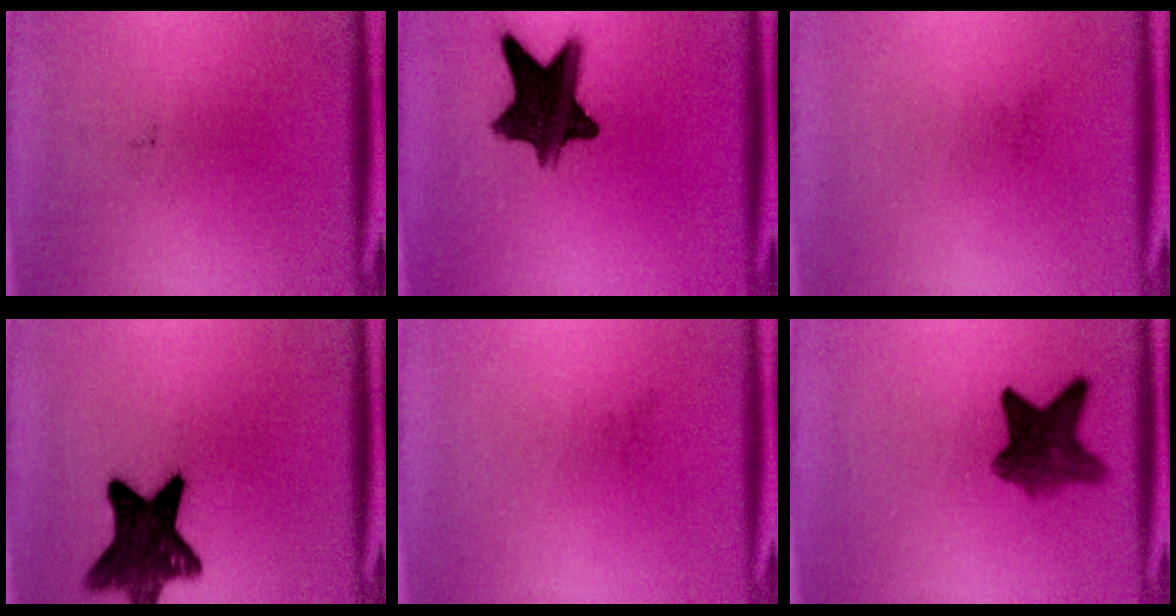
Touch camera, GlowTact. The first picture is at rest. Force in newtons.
{"total": 12.2}
{"total": 0.0}
{"total": 12.2}
{"total": 0.0}
{"total": 7.0}